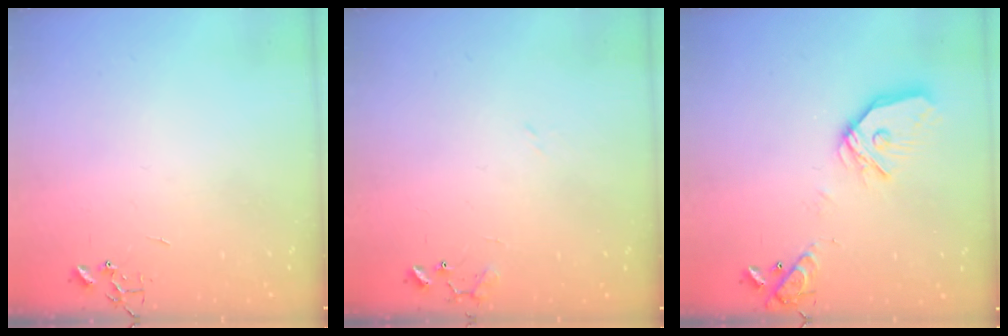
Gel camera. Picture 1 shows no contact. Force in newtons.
{"total": 9.5, "press": 9.5, "slide": 0.7}
{"total": 15.8, "press": 15.6, "slide": 2.1}